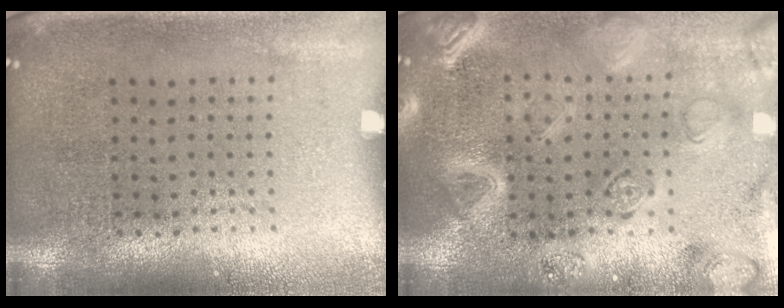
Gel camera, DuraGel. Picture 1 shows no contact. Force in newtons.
{"total": 3.0, "press": 2.9, "slide": 0.8}